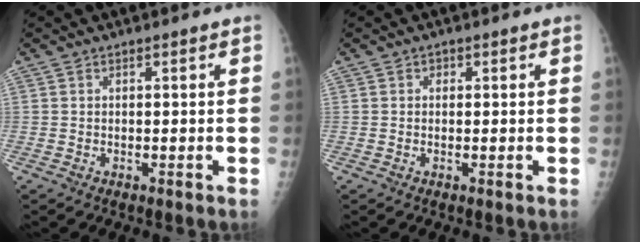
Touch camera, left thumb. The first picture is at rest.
{"total": 0.9, "force": [0.2, 0.8, 0.3], "torque": [0.002, 0.002, 0.001]}